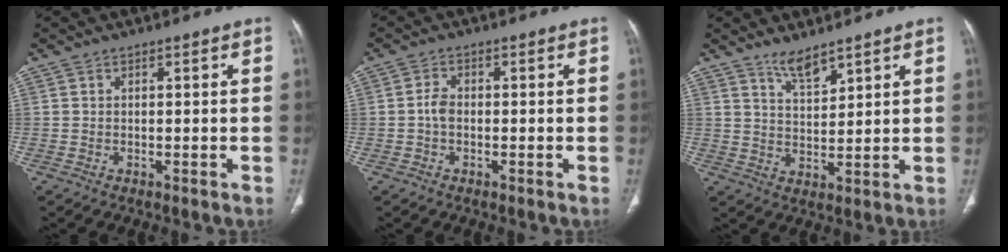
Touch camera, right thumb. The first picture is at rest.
{"total": 2.4, "force": [-0.5, 1.5, 1.7], "torque": [-0.029, 0.005, -0.015]}
{"total": 4.9, "force": [4.0, 1.2, 2.6], "torque": [-0.033, -0.033, 0.075]}